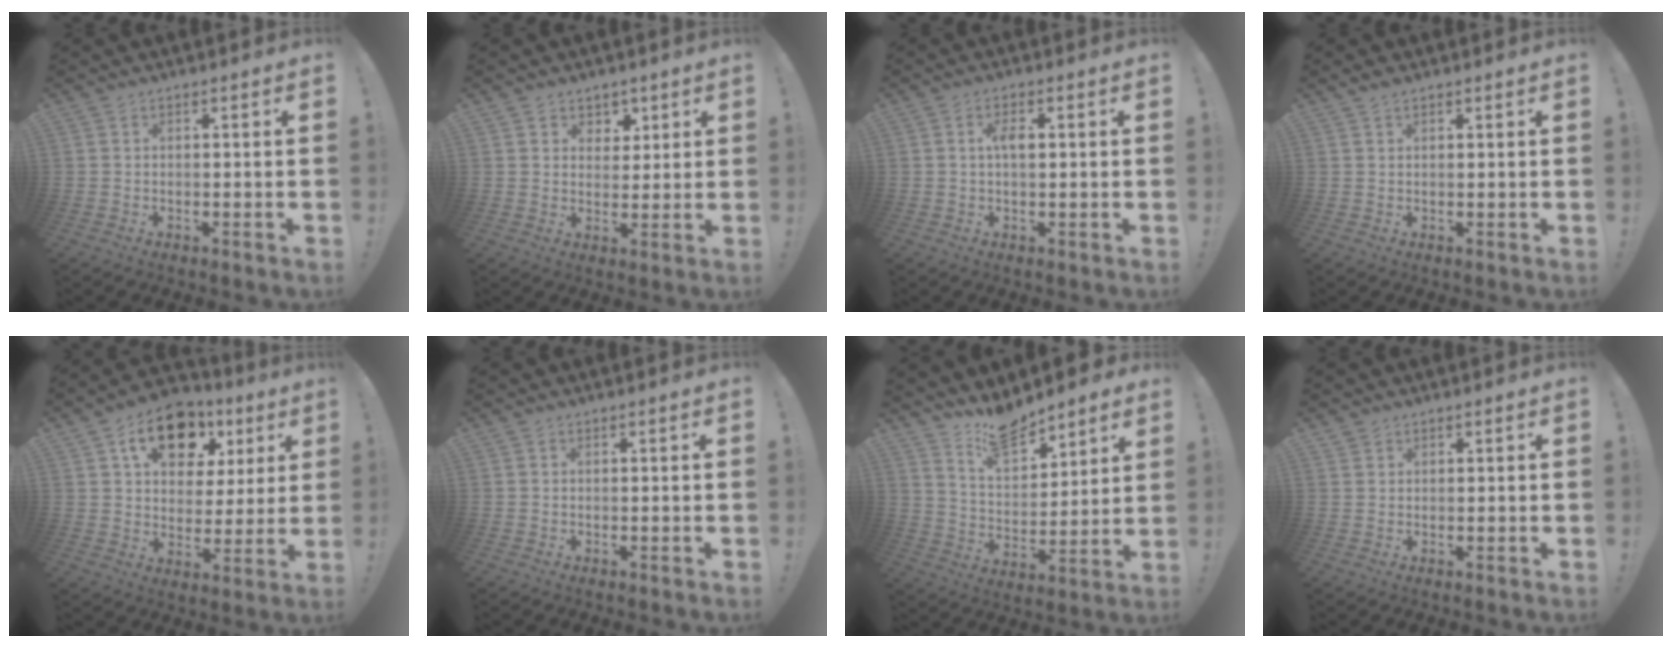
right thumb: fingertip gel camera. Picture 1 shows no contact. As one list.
[{"total": 5.6, "force": [3.1, 4.6, 0.7], "torque": [0.000, -0.022, 0.058]}, {"total": 3.1, "force": [0.7, 1.4, 2.7], "torque": [-0.046, 0.007, 0.008]}, {"total": 1.5, "force": [1.3, 0.5, 0.6], "torque": [-0.006, -0.001, 0.023]}, {"total": 16.1, "force": [7.9, 10.5, 9.2], "torque": [-0.139, -0.031, 0.142]}, {"total": 0.0}, {"total": 12.9, "force": [11.0, 5.2, 4.1], "torque": [-0.064, -0.089, 0.202]}, {"total": 1.4, "force": [1.2, 0.7, 0.1], "torque": [0.003, -0.006, 0.024]}]